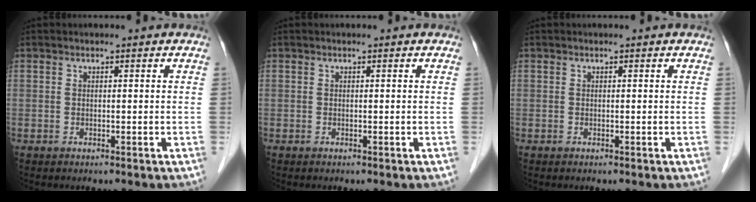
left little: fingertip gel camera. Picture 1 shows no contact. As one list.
[{"total": 0.0}, {"total": 0.0}]